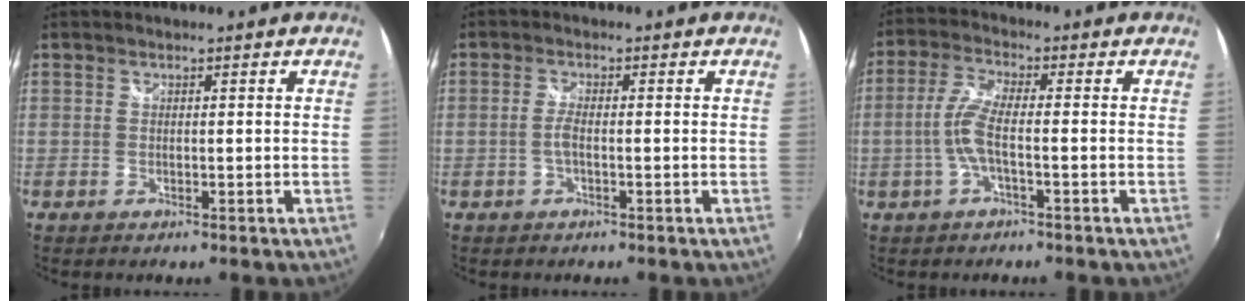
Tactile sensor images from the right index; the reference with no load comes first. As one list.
[{"total": 1.8, "force": [-0.6, 0.2, 1.7], "torque": [-0.037, 0.000, -0.014]}, {"total": 5.9, "force": [-1.5, 0.9, 5.6], "torque": [-0.126, 0.004, -0.030]}]